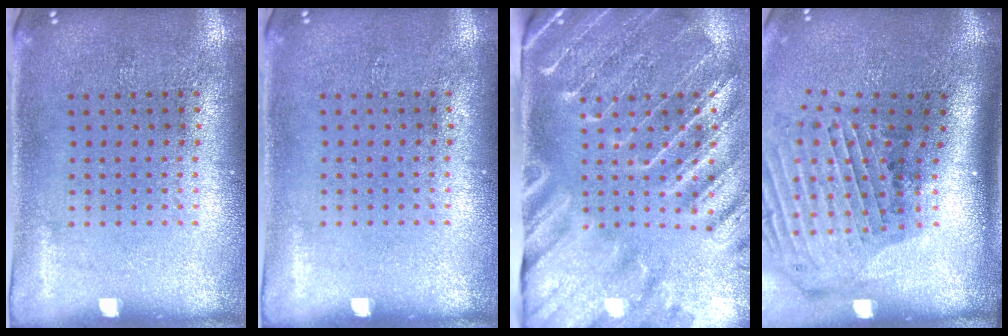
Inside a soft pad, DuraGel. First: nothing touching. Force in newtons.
{"total": 0.0}
{"total": 3.9, "press": 3.3, "slide": 2.0}
{"total": 3.0, "press": 2.2, "slide": 2.0}